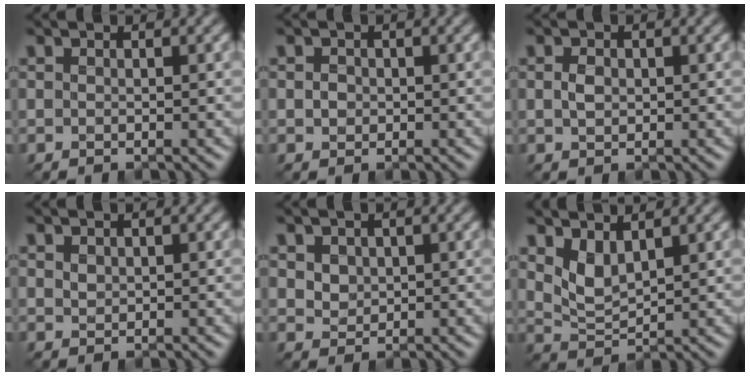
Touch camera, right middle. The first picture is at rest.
{"total": 1.4, "force": [0.1, 1.3, 0.6], "torque": [-0.016, 0.000, 0.006]}
{"total": 1.2, "force": [-0.2, 1.0, 0.8], "torque": [-0.016, 0.000, -0.004]}
{"total": 0.8, "force": [0.4, 0.6, 0.4], "torque": [-0.009, 0.000, 0.007]}
{"total": 2.8, "force": [1.2, 2.2, 1.4], "torque": [-0.048, 0.002, 0.031]}
{"total": 2.8, "force": [1.3, 1.4, 2.0], "torque": [-0.048, -0.010, 0.029]}